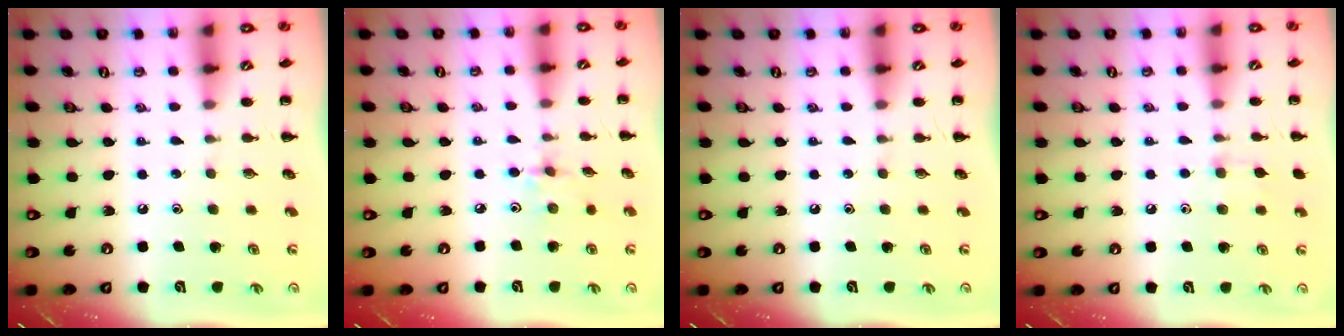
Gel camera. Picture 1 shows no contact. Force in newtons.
{"total": 2.2, "press": 2.1, "slide": 0.6}
{"total": 0.0}
{"total": 6.0, "press": 5.6, "slide": 2.0}